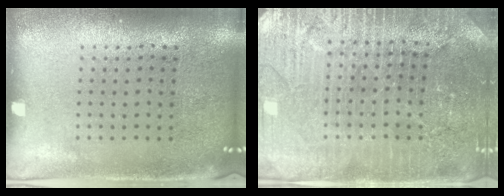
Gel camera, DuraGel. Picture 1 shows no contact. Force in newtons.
{"total": 4.4, "press": 4.2, "slide": 1.5}